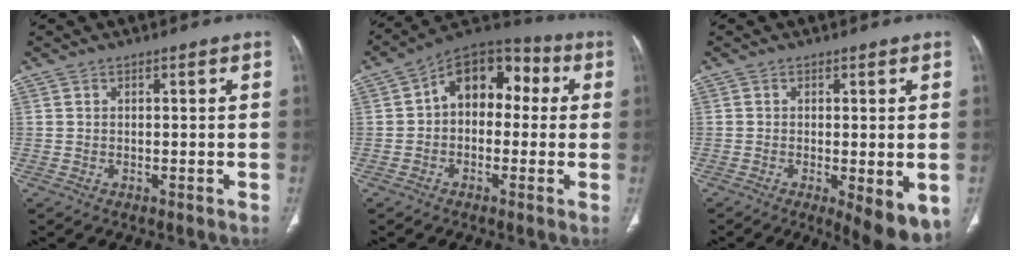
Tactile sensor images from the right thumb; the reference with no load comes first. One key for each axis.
{"total": 12.7, "fx": 1.5, "fy": 8.7, "fz": 9.1, "tx": -0.092, "ty": 0.041, "tz": 0.005}
{"total": 8.7, "fx": -2.9, "fy": 2.7, "fz": 7.8, "tx": -0.104, "ty": -0.021, "tz": -0.039}